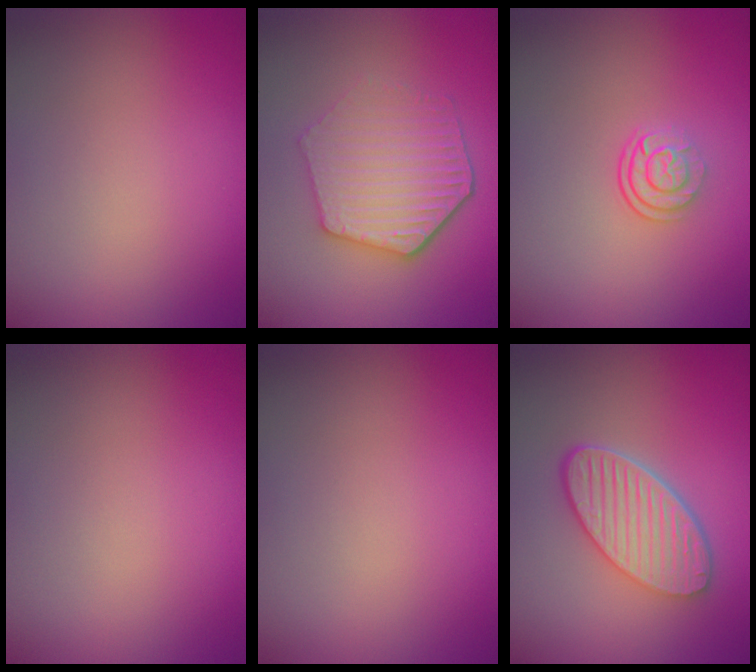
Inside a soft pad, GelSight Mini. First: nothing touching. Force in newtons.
{"total": 5.3, "press": 4.3, "slide": 3.2}
{"total": 2.5, "press": 1.8, "slide": 1.8}
{"total": 0.0}
{"total": 0.0}
{"total": 5.4, "press": 4.2, "slide": 3.4}